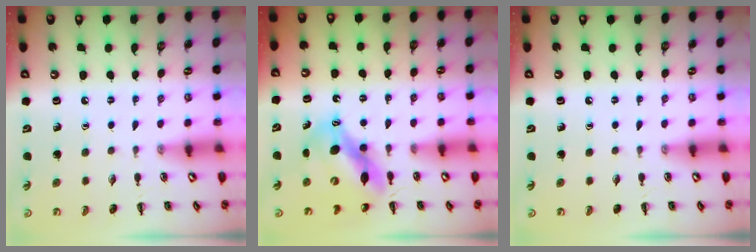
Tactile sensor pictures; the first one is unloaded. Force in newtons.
{"total": 11.1, "press": 10.8, "slide": 2.7}
{"total": 0.0}